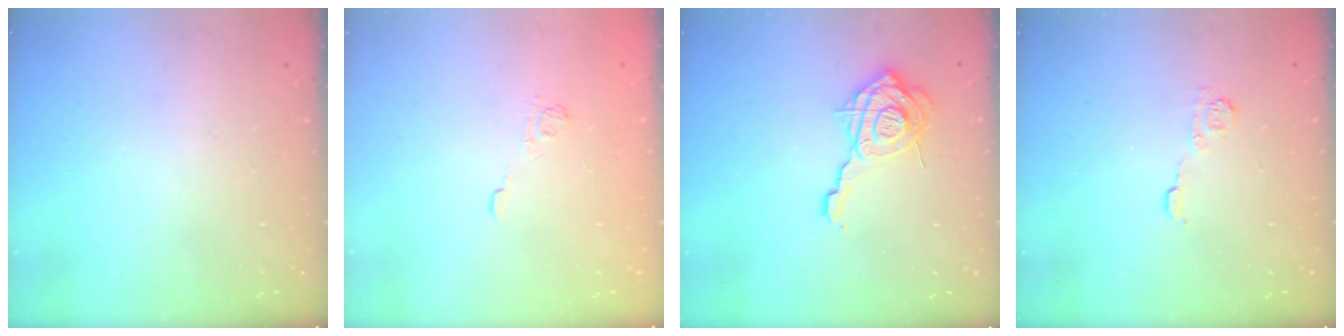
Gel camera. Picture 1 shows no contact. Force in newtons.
{"total": 2.3, "press": 1.8, "slide": 1.3}
{"total": 15.6, "press": 15.6, "slide": 1.4}
{"total": 6.0, "press": 6.0, "slide": 0.4}